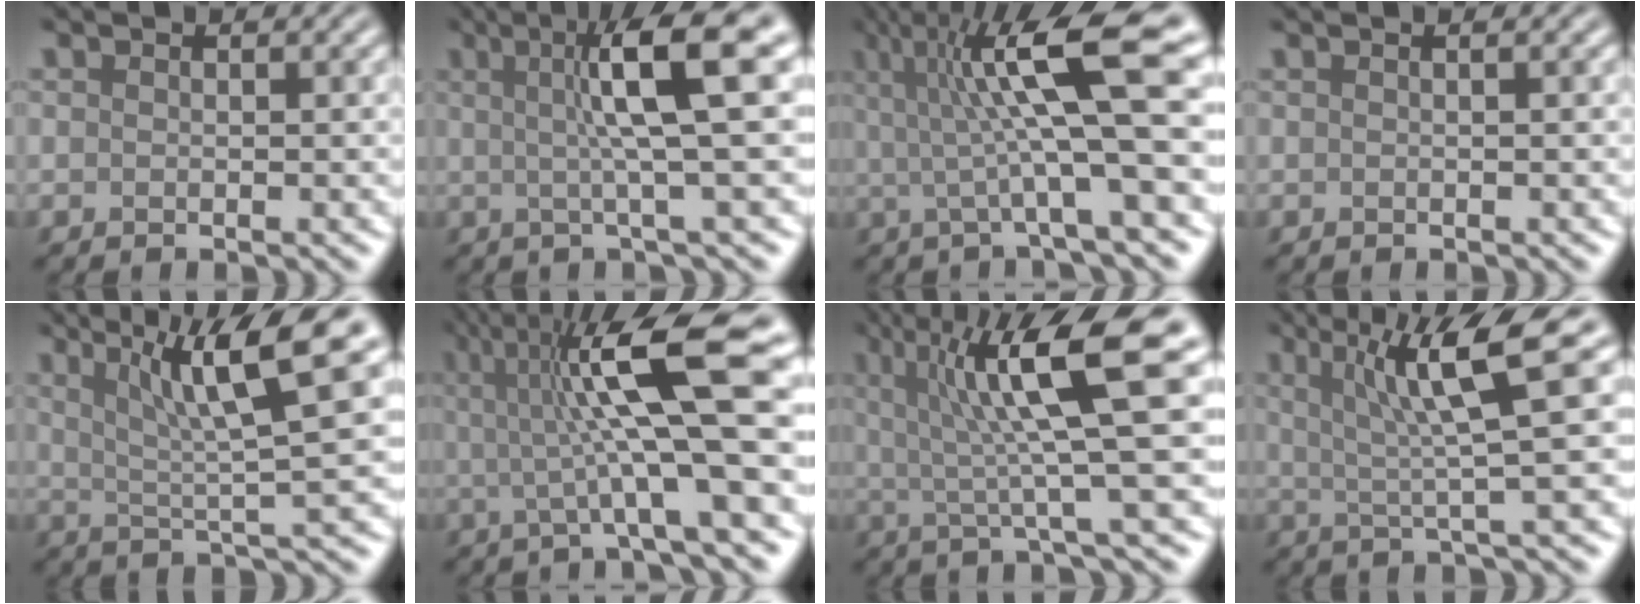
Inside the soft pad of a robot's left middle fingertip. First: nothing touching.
{"total": 8.2, "force": [1.5, 1.2, 8.0], "torque": [-0.114, 0.016, 0.021]}
{"total": 10.8, "force": [2.2, 2.2, 10.3], "torque": [-0.163, 0.007, 0.035]}
{"total": 1.2, "force": [0.6, 0.6, 0.9], "torque": [-0.007, -0.001, -0.009]}
{"total": 9.0, "force": [3.6, 1.7, 8.1], "torque": [-0.125, 0.013, 0.059]}
{"total": 12.2, "force": [2.0, 2.7, 11.8], "torque": [-0.184, 0.011, 0.029]}
{"total": 10.7, "force": [2.9, 1.9, 10.2], "torque": [-0.150, 0.009, 0.043]}
{"total": 7.6, "force": [2.4, 1.2, 7.1], "torque": [-0.115, 0.016, 0.037]}